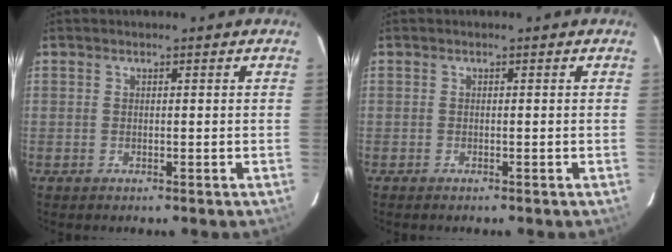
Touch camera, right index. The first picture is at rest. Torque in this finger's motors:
{"motor_torque": [0.03, -0.04, 0.07, 0.00]}